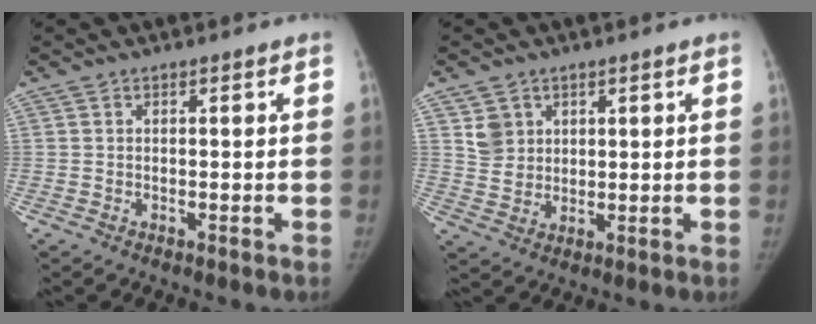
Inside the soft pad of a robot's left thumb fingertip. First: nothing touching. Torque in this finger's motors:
{"motor_torque": [0.20, 0.19, 0.29, -0.31, 0.09]}